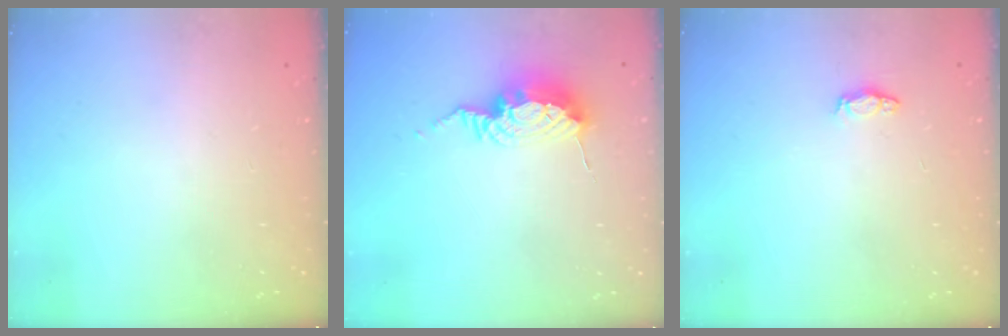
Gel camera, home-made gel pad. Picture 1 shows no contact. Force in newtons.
{"total": 10.0, "press": 10.0, "slide": 1.1}
{"total": 3.0, "press": 2.9, "slide": 0.4}